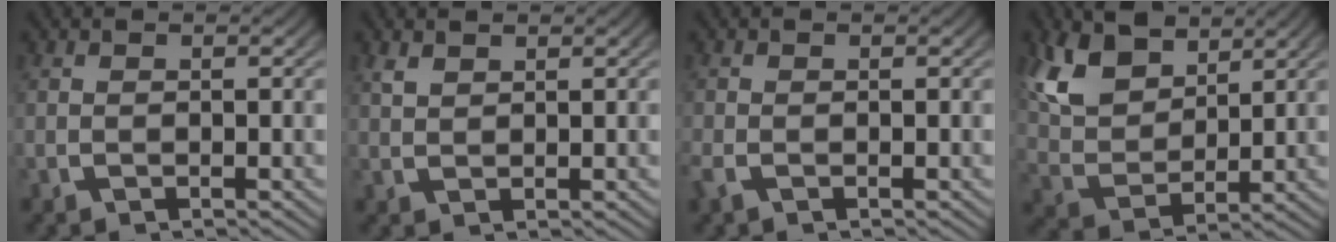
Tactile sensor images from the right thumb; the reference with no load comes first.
{"total": 1.4, "force": [1.3, 0.3, 0.5], "torque": [-0.006, 0.004, 0.031]}
{"total": 1.1, "force": [-0.6, 0.7, 0.6], "torque": [-0.019, -0.002, -0.013]}
{"total": 8.4, "force": [3.4, 5.3, 5.5], "torque": [-0.134, -0.018, 0.073]}